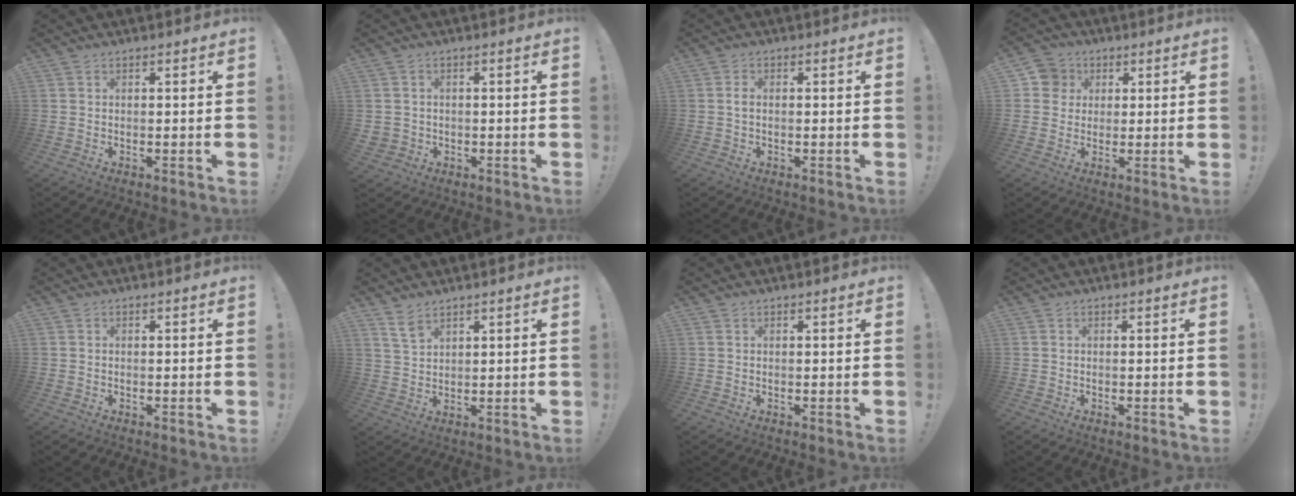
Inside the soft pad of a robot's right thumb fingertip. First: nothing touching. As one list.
[{"total": 2.3, "force": [0.1, 2.2, 0.7], "torque": [-0.005, -0.002, 0.002]}, {"total": 1.4, "force": [-0.2, 0.6, 1.3], "torque": [-0.026, 0.005, -0.003]}, {"total": 6.5, "force": [1.7, 6.1, 1.3], "torque": [-0.014, -0.005, 0.035]}, {"total": 0.0}, {"total": 4.7, "force": [3.6, 1.9, 2.3], "torque": [-0.039, -0.022, 0.068]}, {"total": 0.0}, {"total": 0.0}]